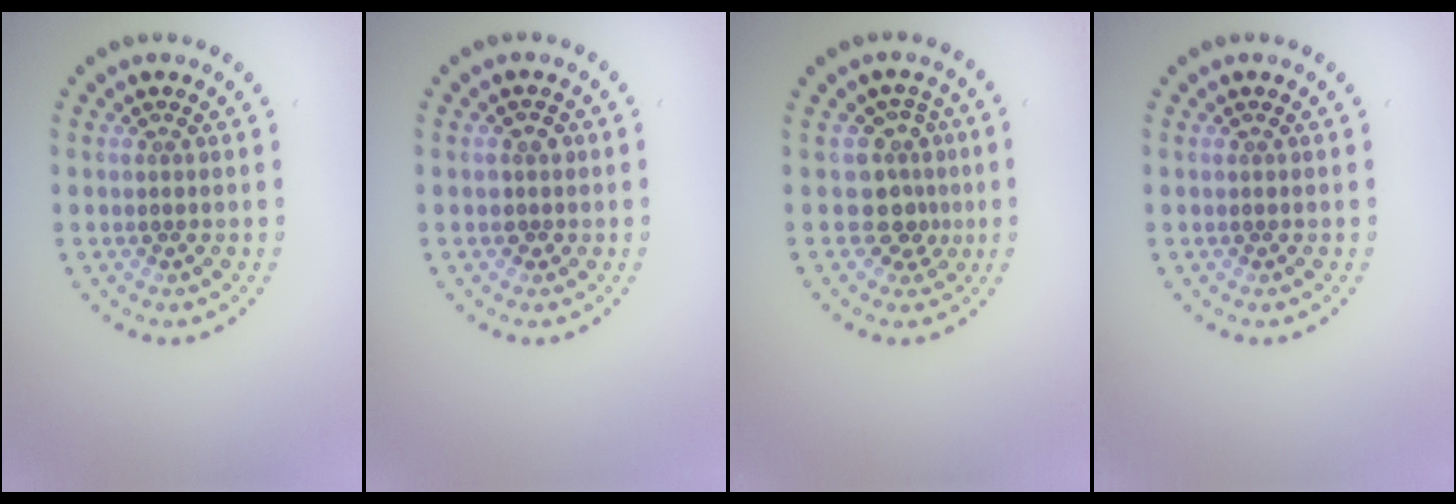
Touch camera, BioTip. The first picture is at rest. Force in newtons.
{"total": 1.3, "press": 1.1, "slide": 0.7}
{"total": 2.9, "press": 2.2, "slide": 2.0}
{"total": 0.0}